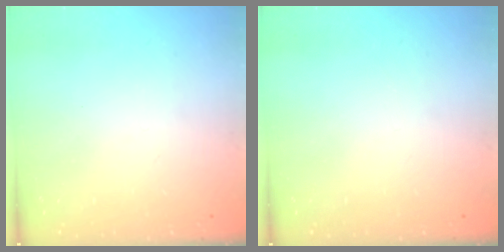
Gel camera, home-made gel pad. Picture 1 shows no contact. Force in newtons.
{"total": 0.0}